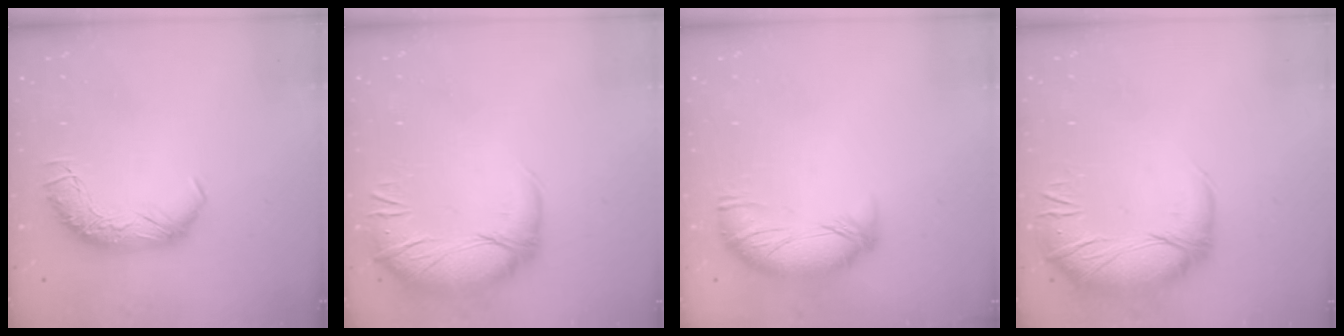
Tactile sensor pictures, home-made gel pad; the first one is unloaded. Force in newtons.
{"total": 2.8, "press": 1.3, "slide": 2.5}
{"total": 5.0, "press": 4.6, "slide": 1.7}
{"total": 2.9, "press": 0.4, "slide": 2.9}